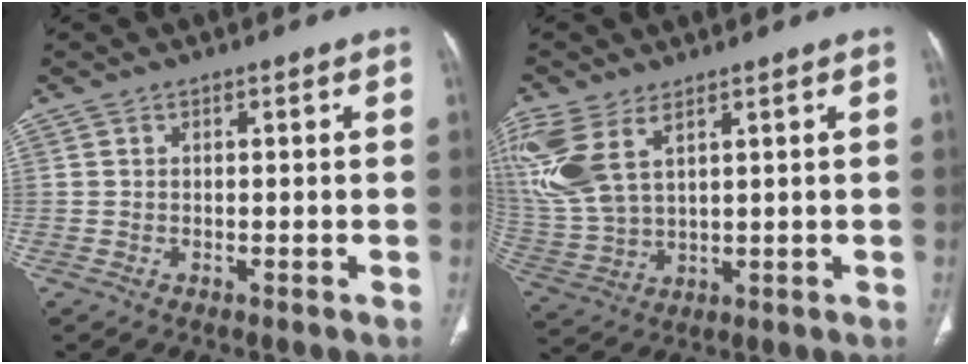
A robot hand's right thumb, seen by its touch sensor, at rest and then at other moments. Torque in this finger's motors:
{"motor_torque": [-0.34, 0.87, 1.10, 1.14, 0.48]}